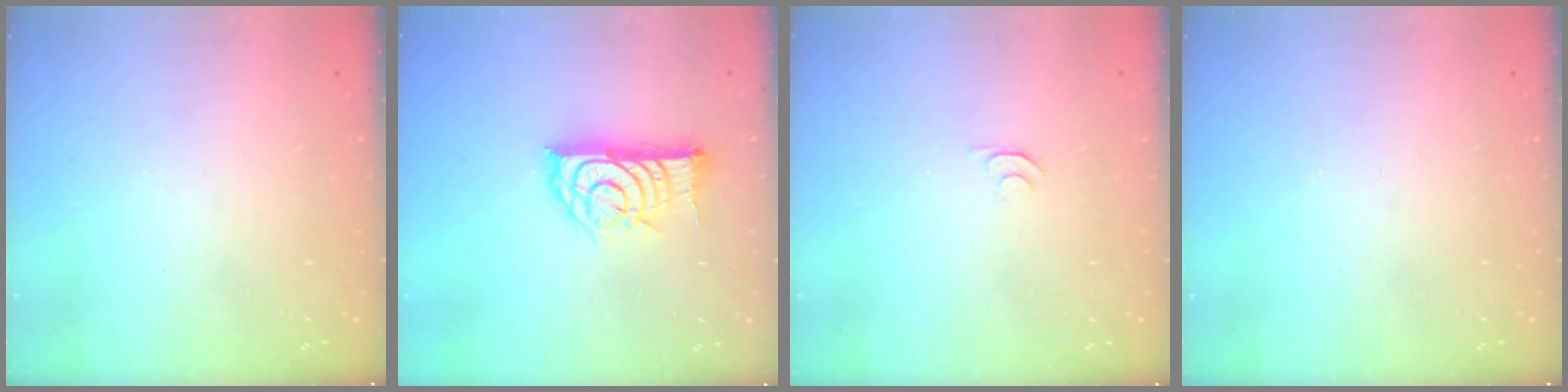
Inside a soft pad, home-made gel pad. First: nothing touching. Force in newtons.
{"total": 15.6, "press": 15.6, "slide": 0.3}
{"total": 4.3, "press": 4.3, "slide": 0.7}
{"total": 0.0}